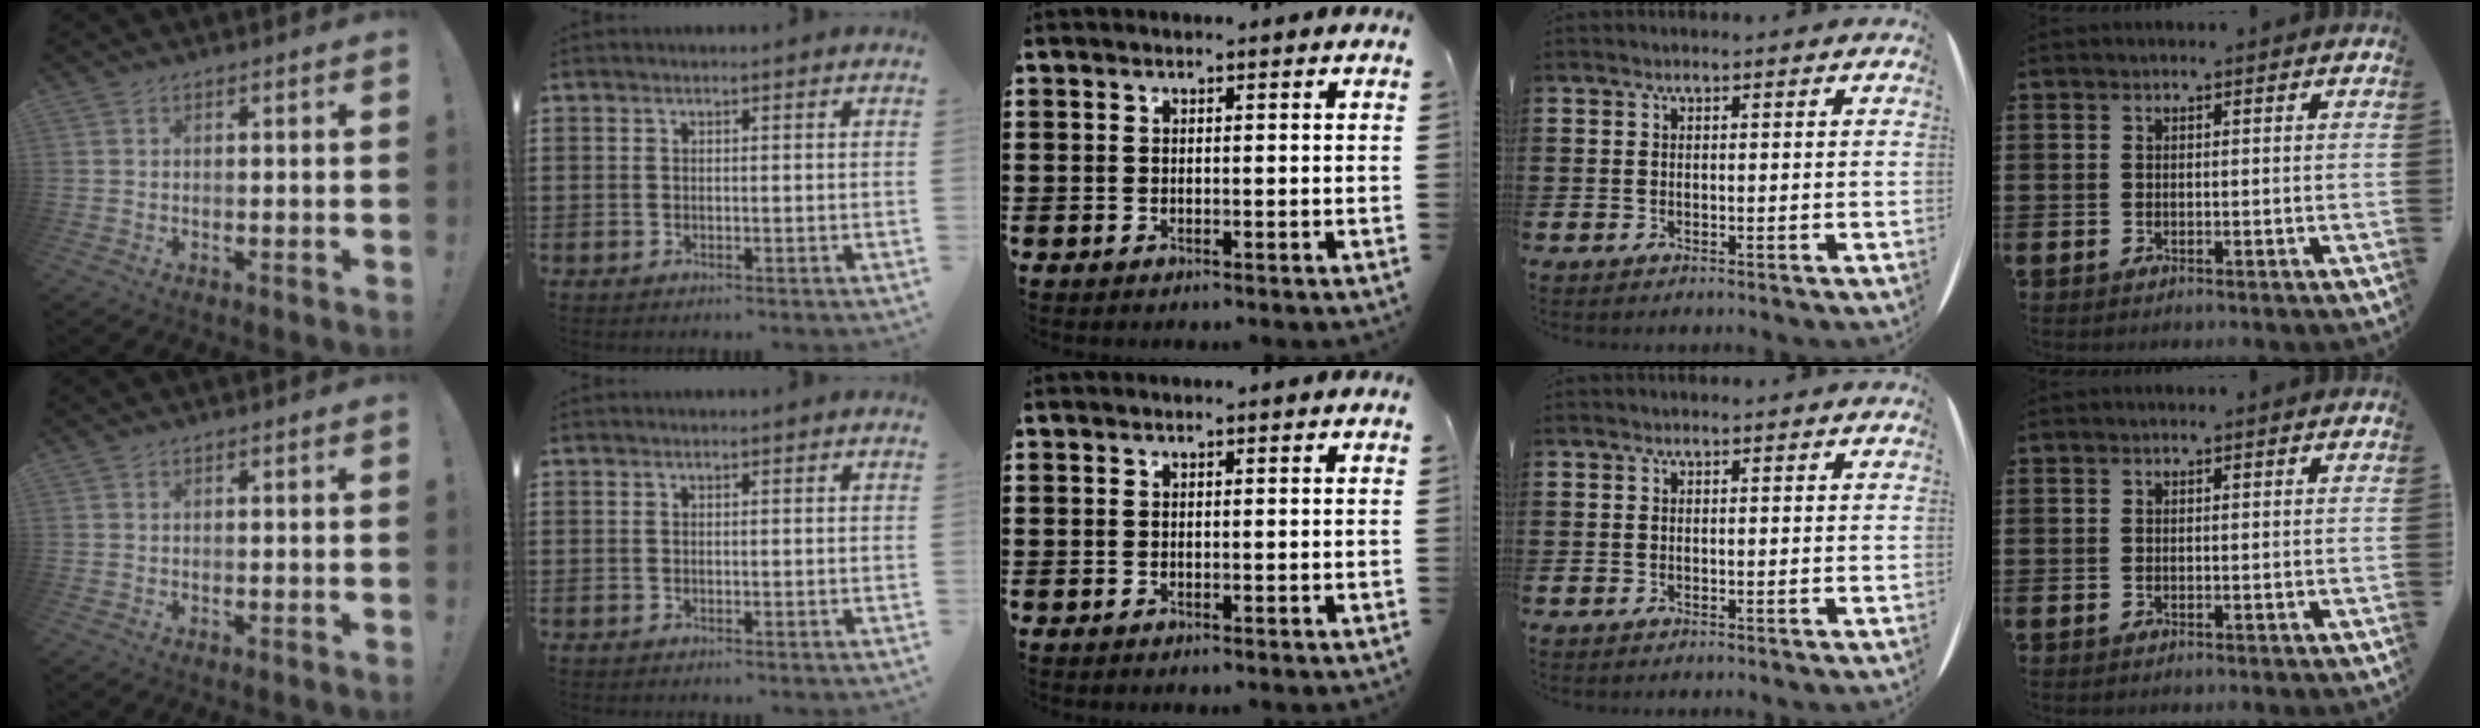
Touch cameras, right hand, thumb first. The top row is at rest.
{}